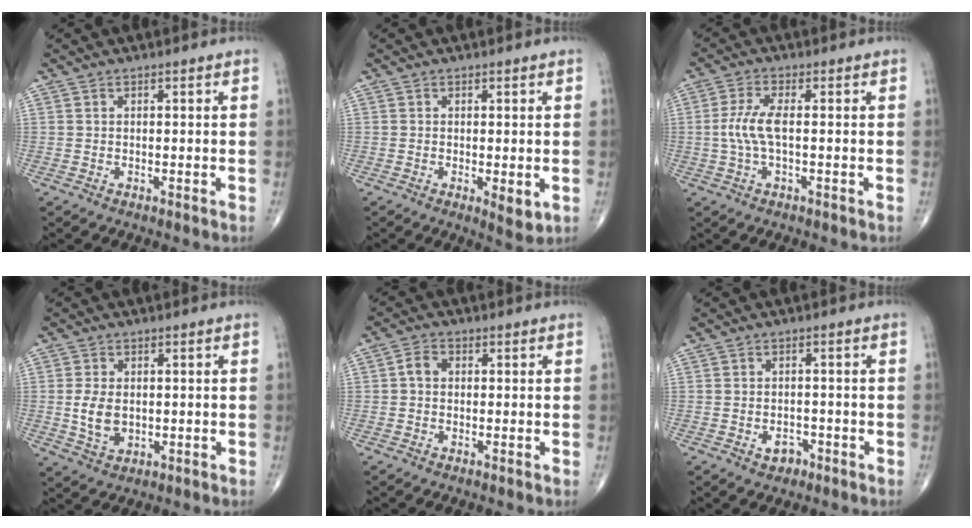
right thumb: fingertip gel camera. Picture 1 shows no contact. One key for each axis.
{"total": 3.4, "fx": -0.7, "fy": 1.2, "fz": 3.1, "tx": -0.048, "ty": -0.012, "tz": -0.010}
{"total": 5.5, "fx": -0.3, "fy": 1.7, "fz": 5.2, "tx": -0.133, "ty": 0.007, "tz": -0.010}
{"total": 5.8, "fx": -0.1, "fy": 3.9, "fz": 4.4, "tx": -0.078, "ty": -0.007, "tz": 0.005}
{"total": 2.9, "fx": 0.2, "fy": 2.2, "fz": 1.8, "tx": -0.029, "ty": 0.011, "tz": -0.002}
{"total": 2.9, "fx": -1.4, "fy": 2.1, "fz": 1.4, "tx": -0.010, "ty": 0.010, "tz": -0.018}